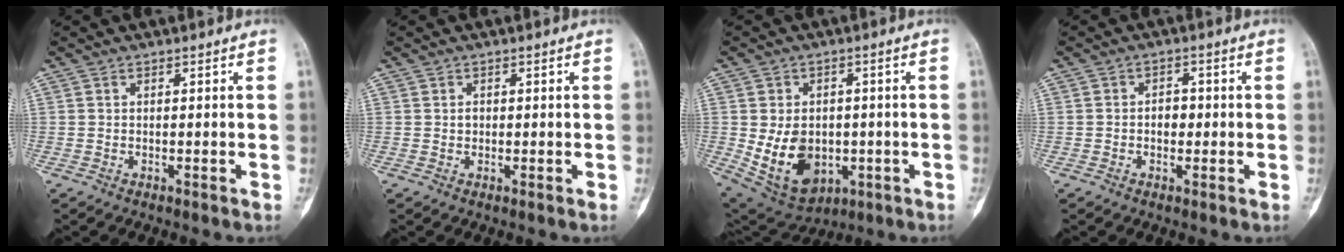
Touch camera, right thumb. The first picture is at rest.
{"total": 0.9, "force": [0.3, 0.9, 0.1], "torque": [0.002, 0.002, 0.005]}
{"total": 13.0, "force": [-1.9, 9.5, 8.6], "torque": [-0.119, 0.005, -0.002]}
{"total": 2.6, "force": [-0.3, 1.9, 1.8], "torque": [-0.008, 0.009, -0.008]}